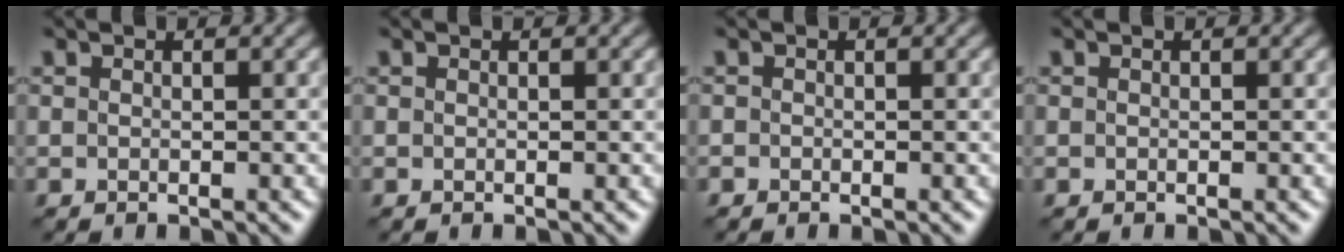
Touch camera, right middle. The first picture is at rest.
{"total": 0.0}
{"total": 0.0}
{"total": 0.0}